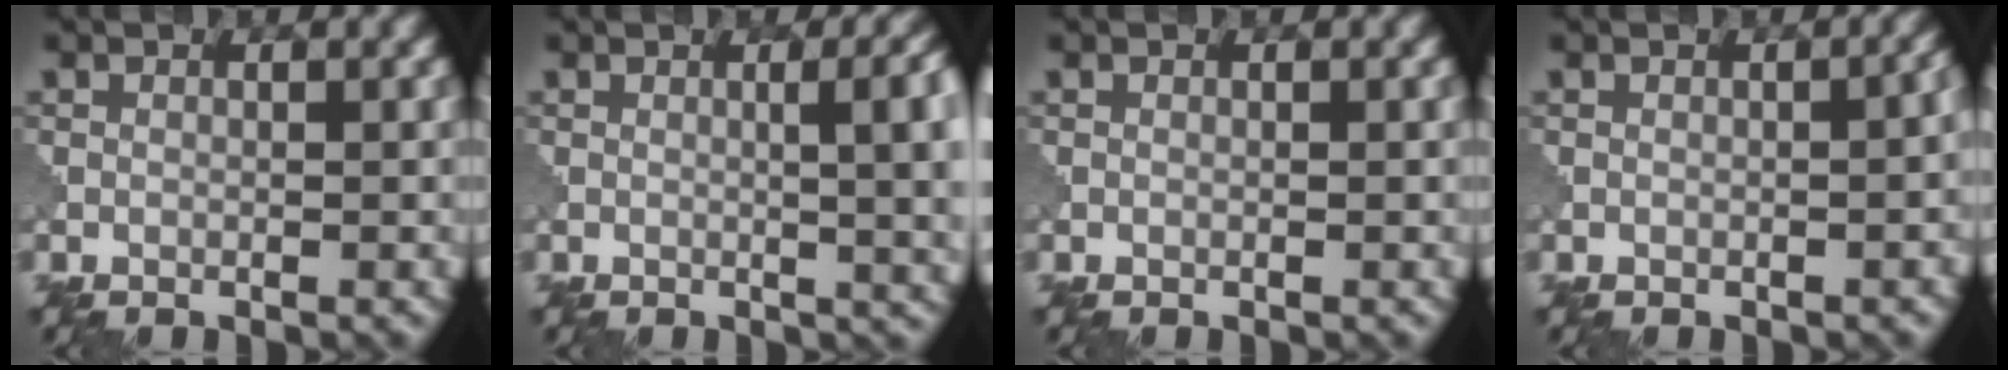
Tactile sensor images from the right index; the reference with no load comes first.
{"total": 7.2, "force": [0.5, 3.0, 6.6], "torque": [-0.039, 0.010, 0.009]}
{"total": 0.0}
{"total": 2.6, "force": [-0.7, 1.2, 2.2], "torque": [-0.012, 0.007, 0.001]}